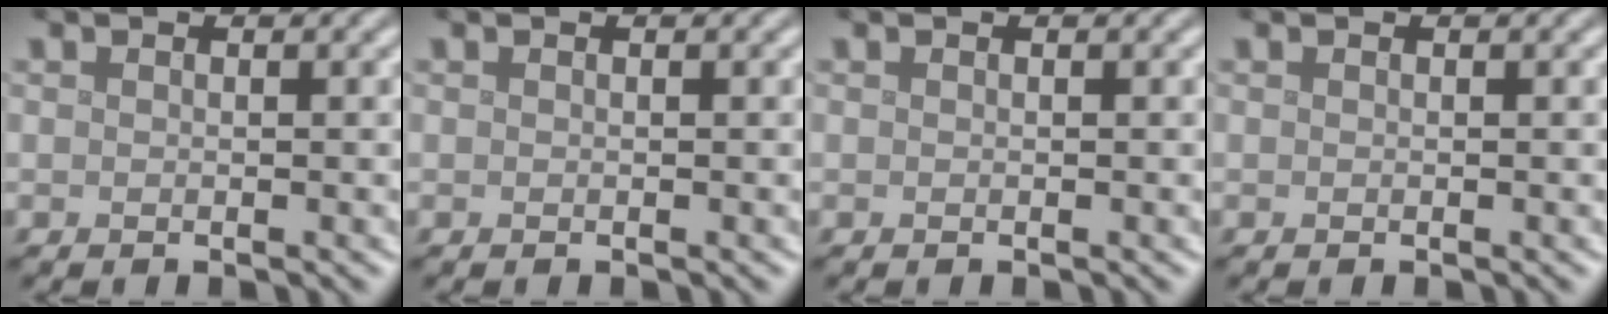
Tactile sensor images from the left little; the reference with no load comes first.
{"total": 0.0}
{"total": 0.0}
{"total": 0.0}